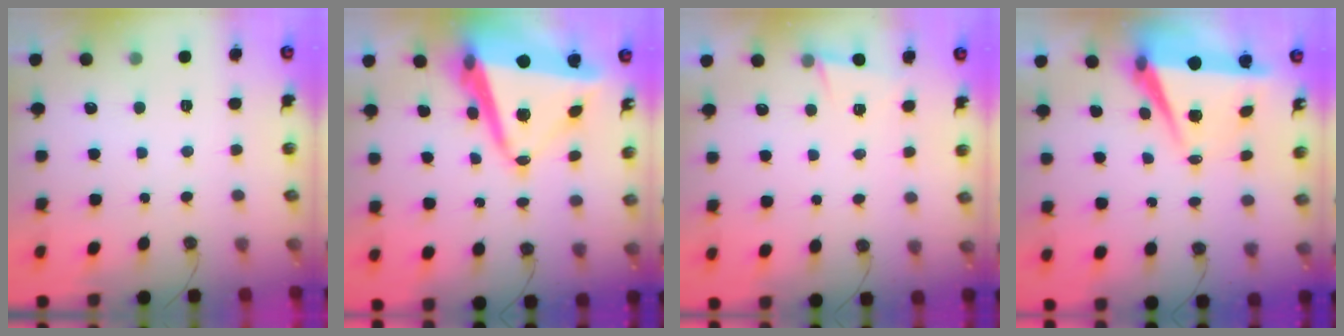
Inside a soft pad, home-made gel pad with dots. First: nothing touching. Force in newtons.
{"total": 14.6, "press": 14.5, "slide": 2.0}
{"total": 2.7, "press": 2.6, "slide": 1.0}
{"total": 7.3, "press": 5.8, "slide": 4.4}